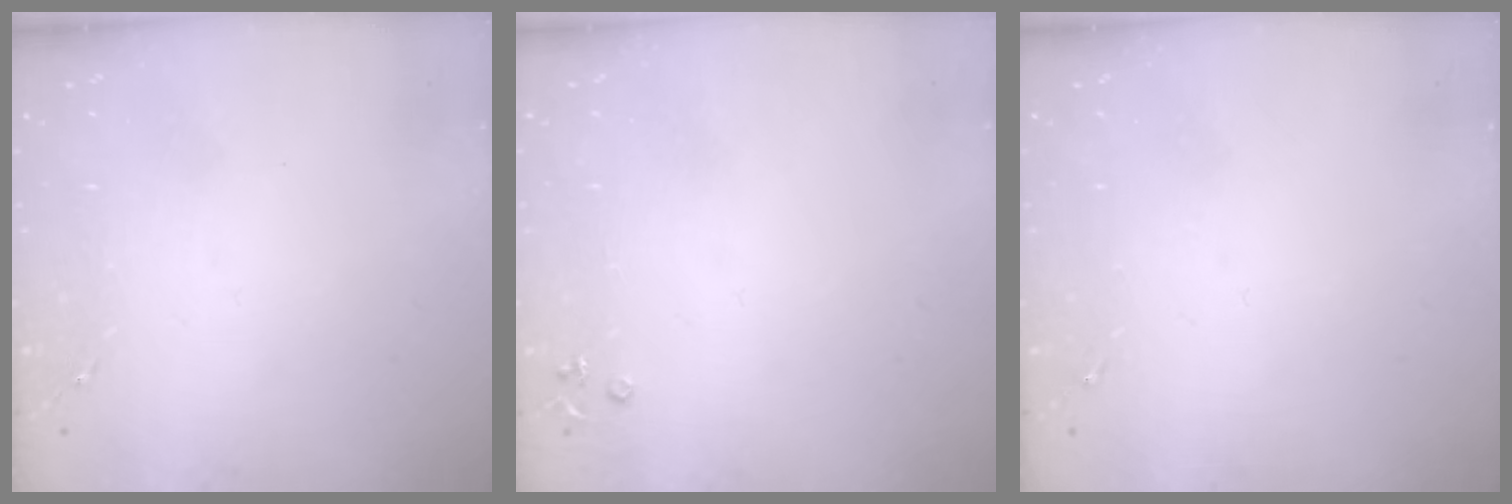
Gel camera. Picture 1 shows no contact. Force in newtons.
{"total": 3.9, "press": 3.8, "slide": 0.6}
{"total": 0.0}